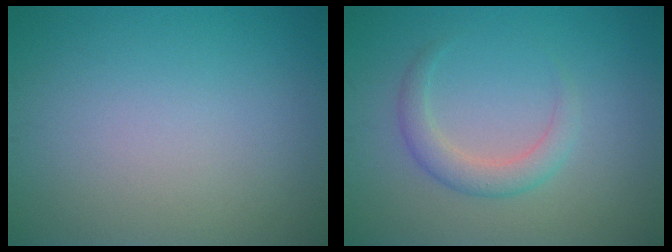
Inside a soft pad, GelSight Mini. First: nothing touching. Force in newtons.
{"total": 2.5, "press": 2.5, "slide": 0.2}